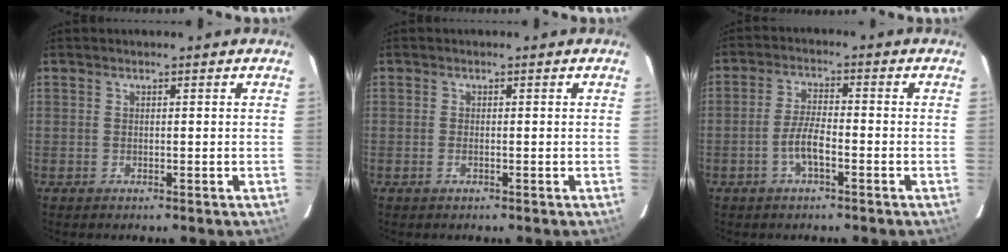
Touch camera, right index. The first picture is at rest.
{"total": 0.7, "force": [-0.4, 0.2, 0.6], "torque": [-0.013, 0.001, -0.007]}
{"total": 4.7, "force": [-2.2, 1.1, 4.0], "torque": [-0.088, 0.005, -0.041]}